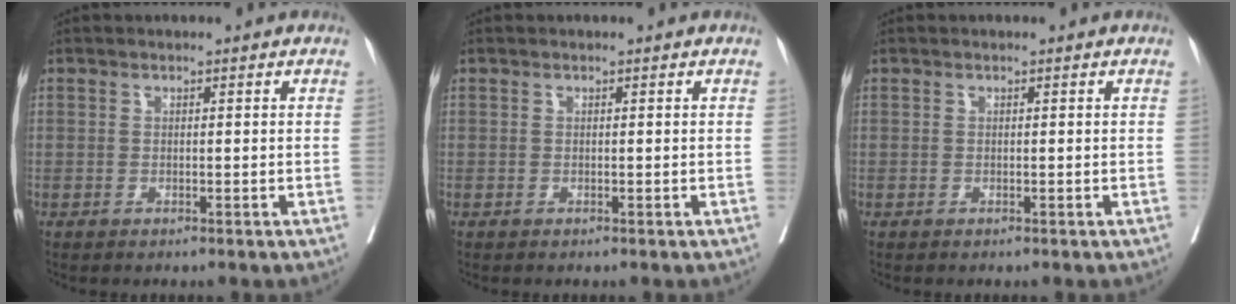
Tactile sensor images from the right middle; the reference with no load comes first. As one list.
[{"total": 0.0}, {"total": 0.0}]